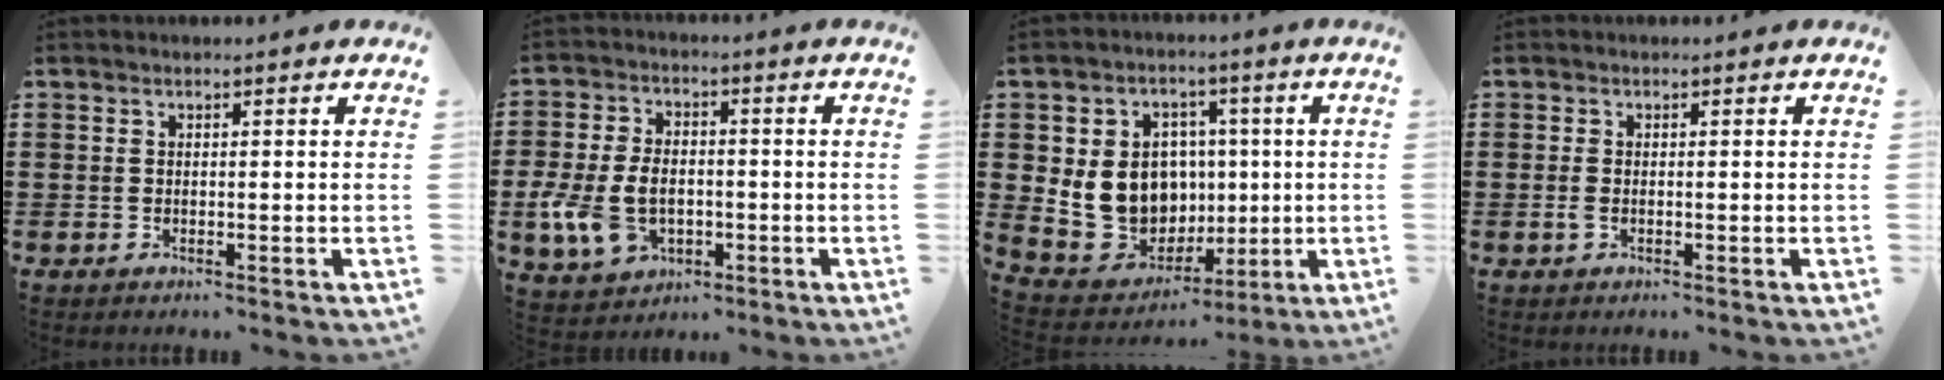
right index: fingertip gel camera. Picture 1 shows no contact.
{"total": 8.7, "force": [-1.9, 6.1, 5.8], "torque": [-0.144, 0.007, -0.038]}
{"total": 12.0, "force": [0.5, 10.4, 5.9], "torque": [-0.149, 0.005, 0.017]}
{"total": 1.0, "force": [-0.2, 0.4, 0.9], "torque": [-0.026, -0.003, -0.006]}